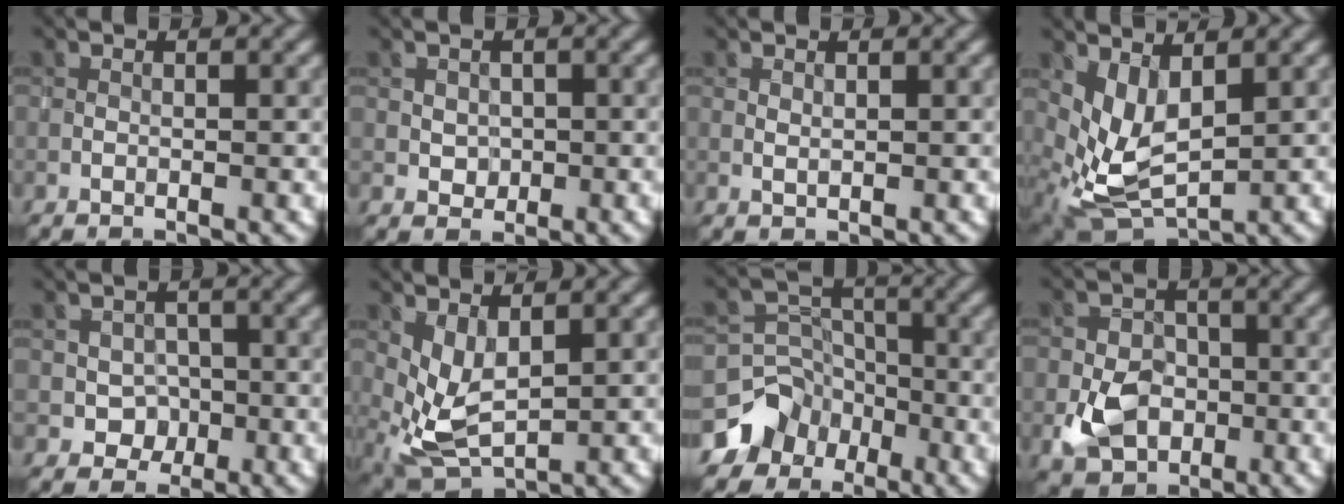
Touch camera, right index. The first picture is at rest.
{"total": 1.1, "force": [0.3, 1.0, 0.2], "torque": [-0.002, -0.002, 0.007]}
{"total": 0.6, "force": [0.6, 0.0, 0.0], "torque": [-0.001, 0.000, 0.013]}
{"total": 4.6, "force": [1.3, 2.5, 3.7], "torque": [-0.088, -0.013, 0.033]}
{"total": 2.3, "force": [-0.4, 2.1, 0.7], "torque": [-0.002, 0.000, -0.006]}
{"total": 3.5, "force": [1.3, 1.7, 2.8], "torque": [-0.070, -0.009, 0.029]}
{"total": 6.9, "force": [-4.4, 5.3, 0.5], "torque": [0.011, 0.003, -0.085]}
{"total": 4.6, "force": [-1.2, 3.7, 2.4], "torque": [-0.043, -0.005, -0.024]}